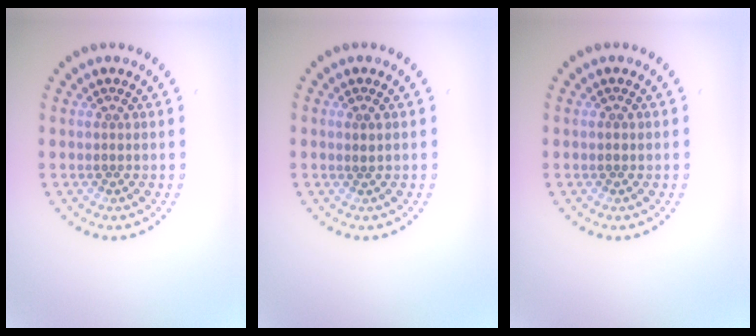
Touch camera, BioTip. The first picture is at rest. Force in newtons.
{"total": 0.6, "press": 0.3, "slide": 0.4}
{"total": 0.6, "press": 0.6, "slide": 0.1}